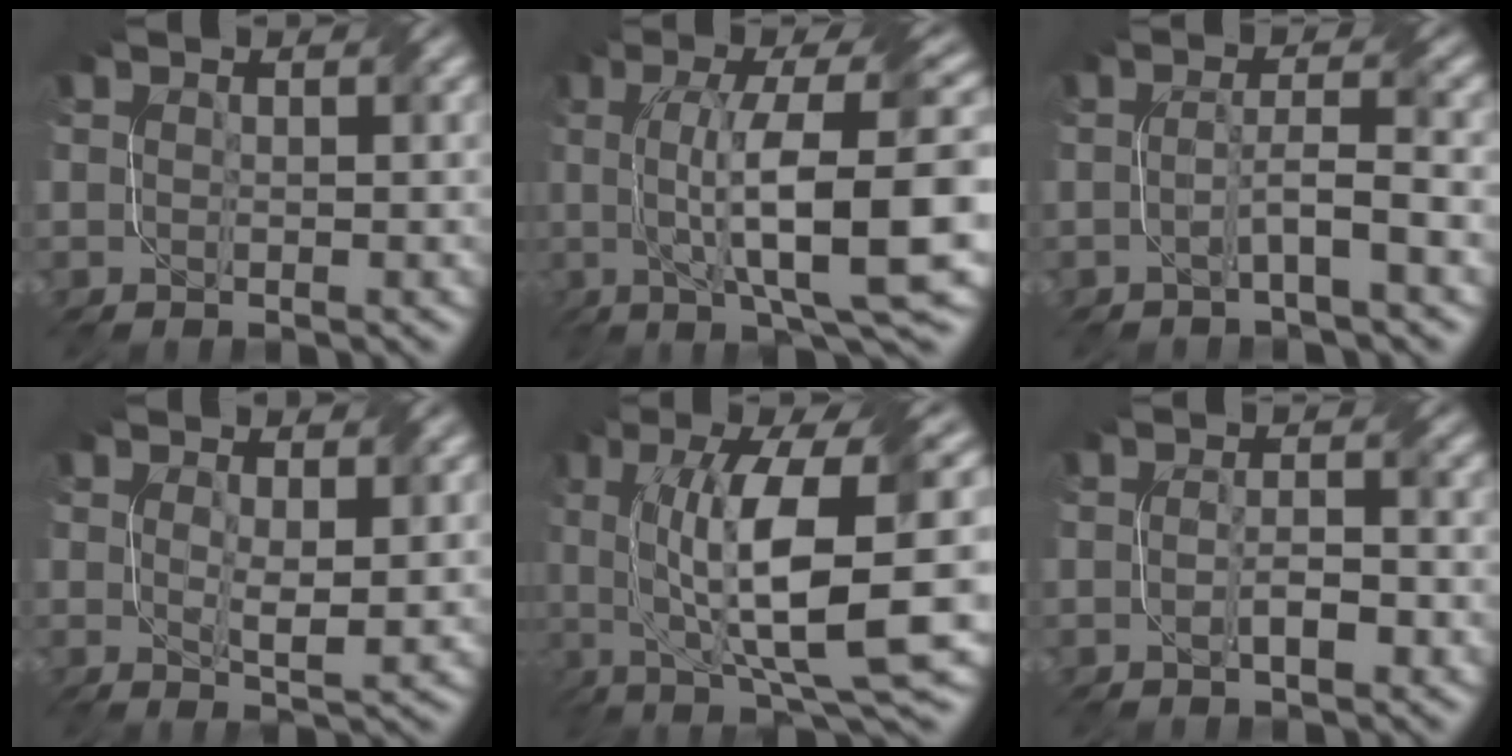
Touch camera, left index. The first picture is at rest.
{"total": 12.6, "force": [0.4, 2.9, 12.3], "torque": [-0.182, 0.010, 0.011]}
{"total": 2.8, "force": [-1.1, 0.1, 2.6], "torque": [-0.048, 0.011, -0.027]}
{"total": 2.7, "force": [0.7, 0.7, 2.5], "torque": [-0.047, -0.008, 0.015]}
{"total": 13.7, "force": [0.7, 3.5, 13.2], "torque": [-0.213, -0.001, 0.019]}
{"total": 2.4, "force": [-0.9, 0.6, 2.2], "torque": [-0.042, 0.002, -0.016]}